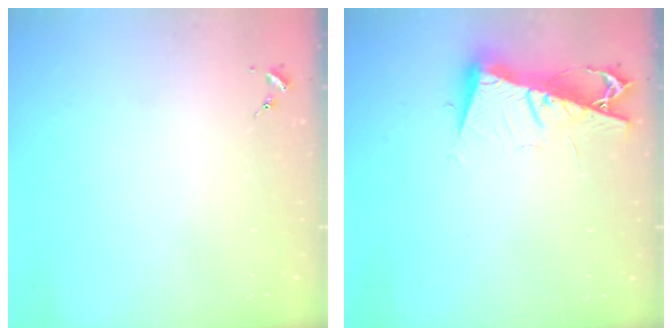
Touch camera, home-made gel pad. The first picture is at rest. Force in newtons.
{"total": 9.9, "press": 9.8, "slide": 1.1}